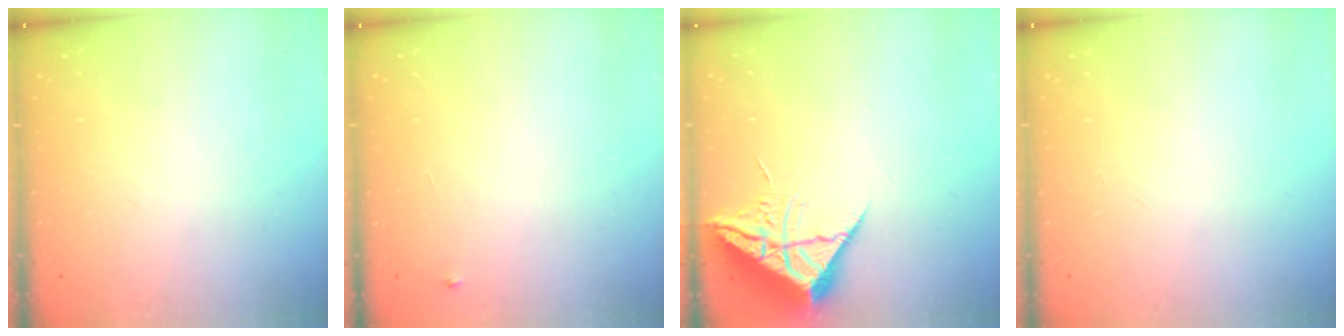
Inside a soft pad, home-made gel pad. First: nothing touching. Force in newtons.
{"total": 3.2, "press": 3.2, "slide": 0.2}
{"total": 9.7, "press": 9.6, "slide": 0.8}
{"total": 0.0}